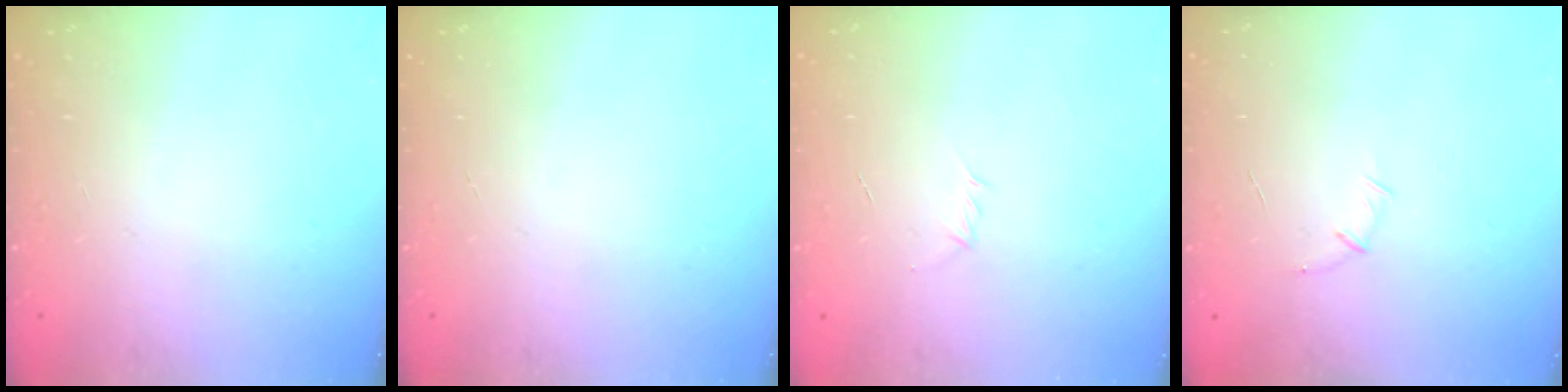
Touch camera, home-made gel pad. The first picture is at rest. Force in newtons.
{"total": 0.0}
{"total": 2.9, "press": 2.8, "slide": 0.8}
{"total": 5.2, "press": 5.0, "slide": 1.1}